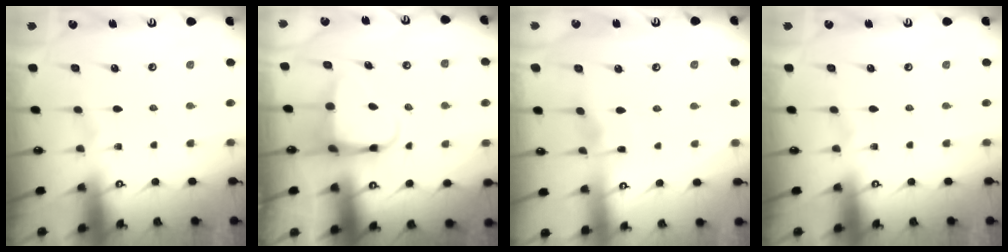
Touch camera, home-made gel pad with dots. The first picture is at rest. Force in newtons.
{"total": 4.8, "press": 4.8, "slide": 0.7}
{"total": 2.8, "press": 2.8, "slide": 0.4}
{"total": 0.0}